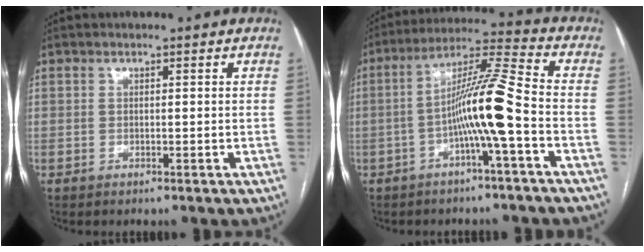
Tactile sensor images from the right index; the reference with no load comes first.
{"total": 10.4, "force": [-2.9, -1.0, 10.0], "torque": [-0.185, 0.022, -0.054]}